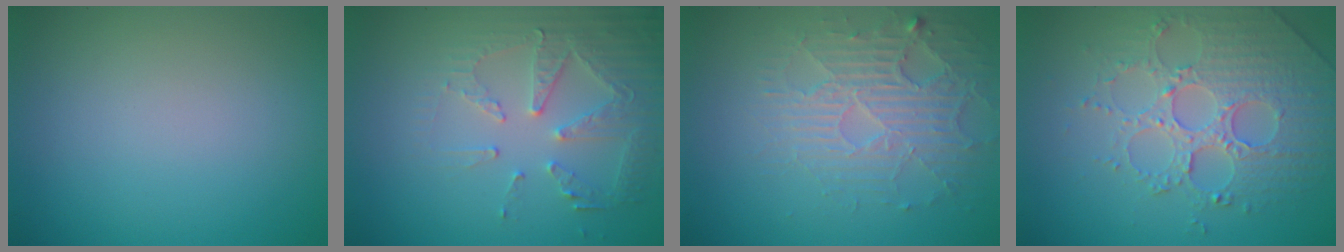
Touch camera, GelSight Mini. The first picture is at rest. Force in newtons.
{"total": 5.2, "press": 3.8, "slide": 3.5}
{"total": 3.9, "press": 3.5, "slide": 1.6}
{"total": 4.4, "press": 4.3, "slide": 1.0}